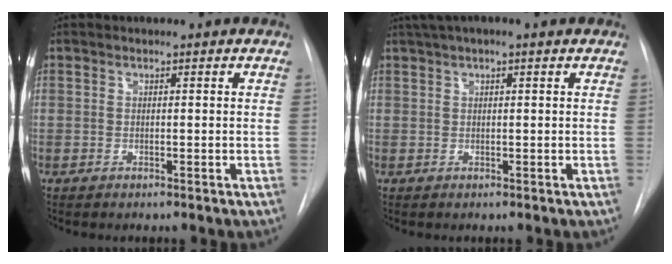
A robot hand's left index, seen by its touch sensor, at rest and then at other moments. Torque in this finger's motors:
{"motor_torque": [0.60, -0.74, 0.30, 0.09]}